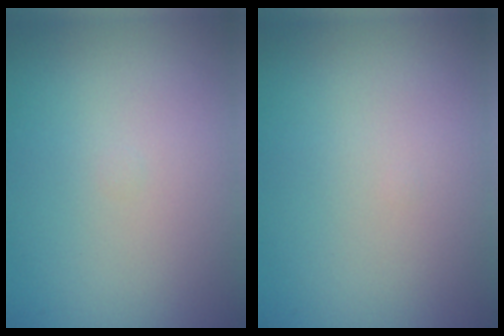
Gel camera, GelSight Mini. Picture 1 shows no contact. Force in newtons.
{"total": 0.0}